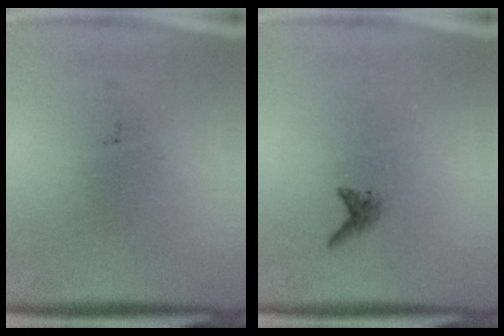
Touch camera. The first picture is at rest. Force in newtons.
{"total": 1.0}